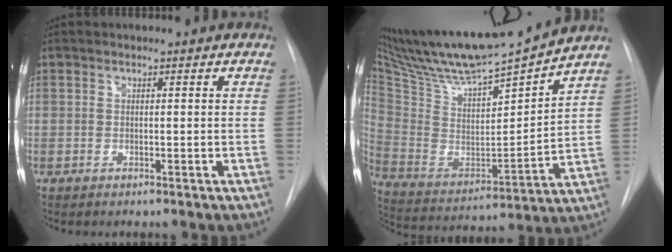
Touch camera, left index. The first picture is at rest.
{"total": 22.7, "force": [20.3, 1.1, 10.2], "torque": [-0.189, -0.025, 0.338]}